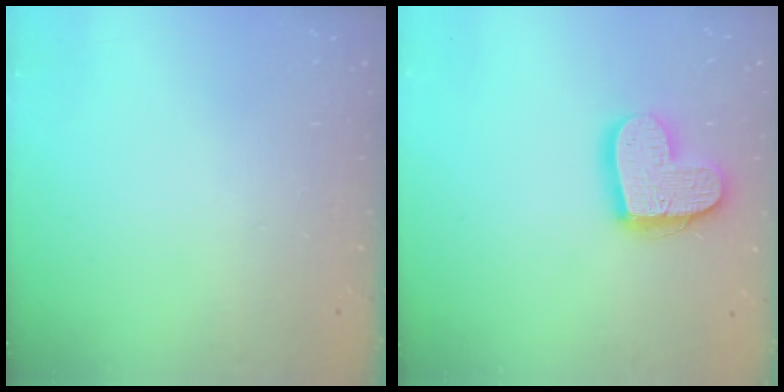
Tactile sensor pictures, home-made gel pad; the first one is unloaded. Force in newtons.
{"total": 16.6, "press": 16.6, "slide": 1.4}